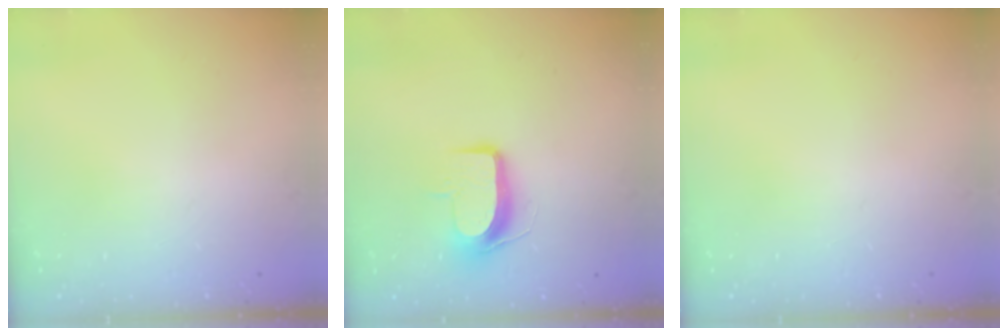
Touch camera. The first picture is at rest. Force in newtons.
{"total": 9.2, "press": 9.1, "slide": 0.9}
{"total": 0.0}